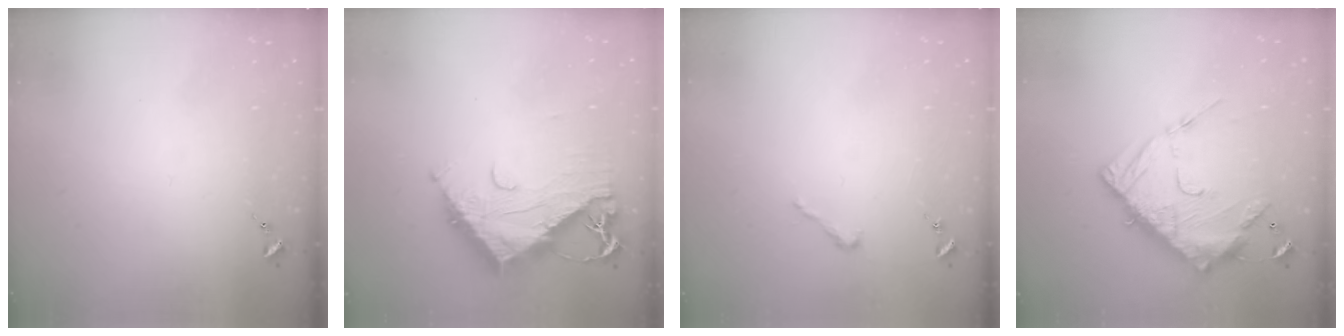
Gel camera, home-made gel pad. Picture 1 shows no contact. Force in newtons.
{"total": 13.6, "press": 13.6, "slide": 1.1}
{"total": 2.5, "press": 2.5, "slide": 0.2}
{"total": 16.0, "press": 15.9, "slide": 1.5}